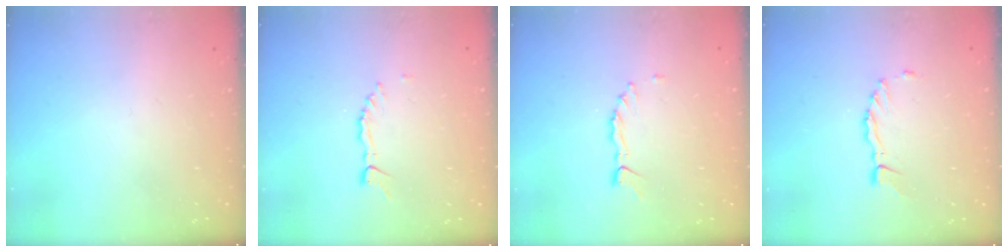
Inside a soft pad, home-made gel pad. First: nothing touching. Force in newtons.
{"total": 1.3, "press": 1.3, "slide": 0.1}
{"total": 0.8, "press": 0.8, "slide": 0.1}
{"total": 3.0, "press": 3.0, "slide": 0.2}